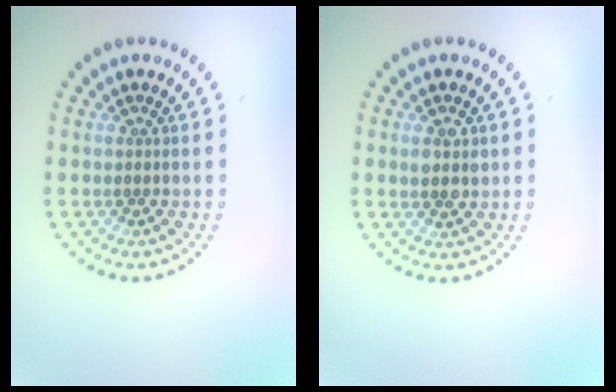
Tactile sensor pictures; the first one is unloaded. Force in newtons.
{"total": 2.2, "press": 2.2, "slide": 0.5}